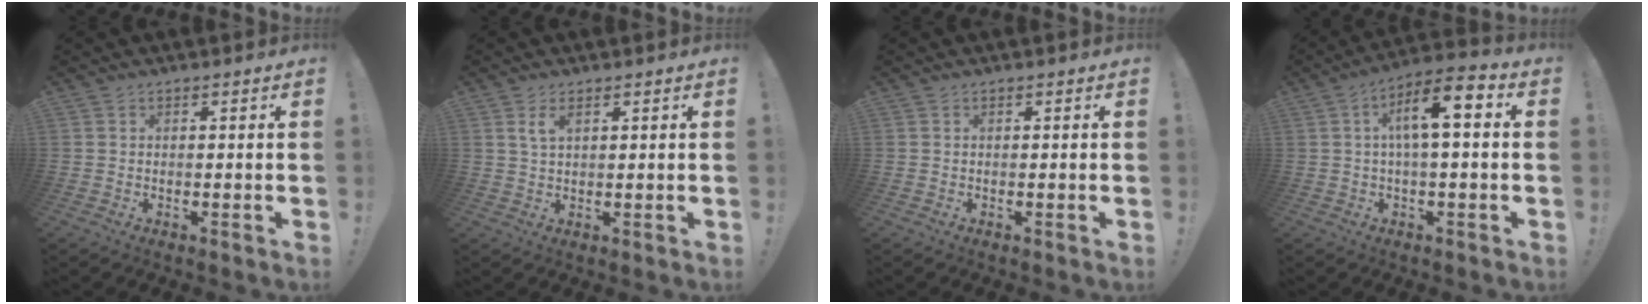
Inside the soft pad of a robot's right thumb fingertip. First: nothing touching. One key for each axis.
{"total": 3.4, "fx": 1.8, "fy": 1.3, "fz": 2.6, "tx": -0.047, "ty": -0.003, "tz": 0.030}
{"total": 0.0}
{"total": 10.6, "fx": 1.6, "fy": 3.2, "fz": 10.0, "tx": -0.162, "ty": 0.003, "tz": 0.023}